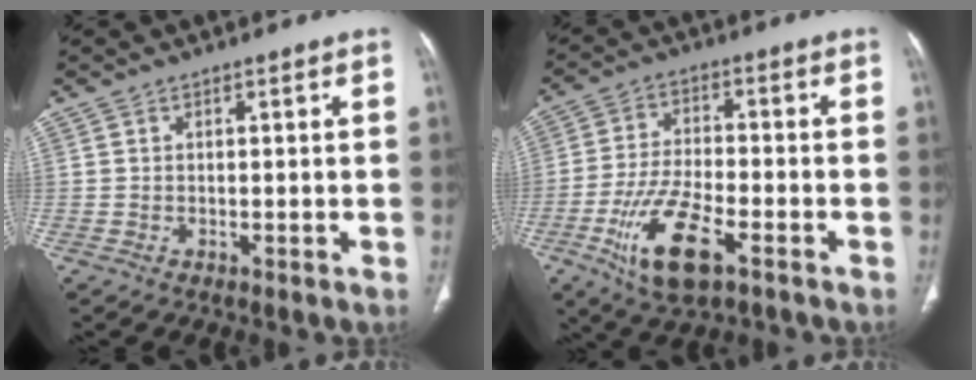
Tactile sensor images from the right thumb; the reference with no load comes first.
{"total": 13.0, "force": [-6.0, 5.1, 10.4], "torque": [-0.203, 0.011, -0.105]}